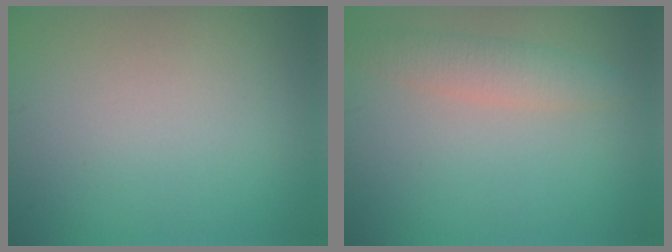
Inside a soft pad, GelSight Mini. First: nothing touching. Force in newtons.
{"total": 2.5, "press": 2.5, "slide": 0.1}